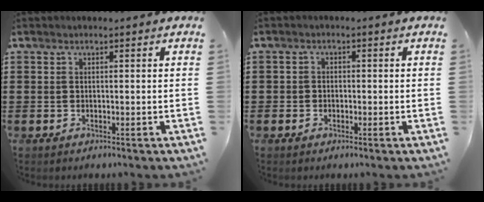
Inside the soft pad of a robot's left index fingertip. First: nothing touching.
{"total": 1.3, "force": [-0.5, 1.1, 0.2], "torque": [-0.008, 0.003, -0.013]}